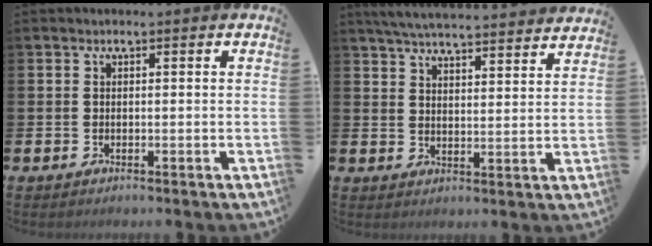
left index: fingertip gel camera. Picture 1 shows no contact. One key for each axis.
{"total": 5.9, "fx": 5.8, "fy": 0.2, "fz": 1.1, "tx": -0.034, "ty": -0.039, "tz": 0.102}